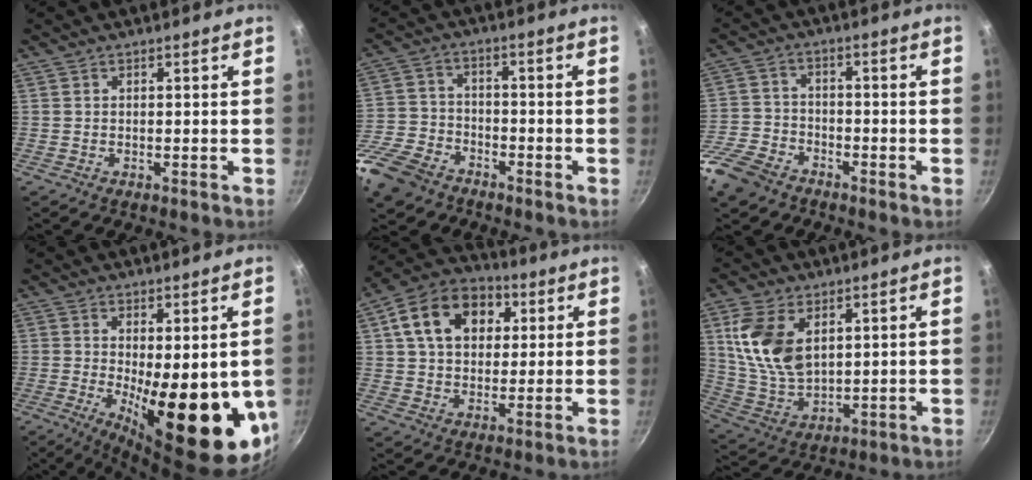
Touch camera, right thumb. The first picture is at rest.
{"total": 12.1, "force": [-7.7, 7.5, 5.5], "torque": [-0.113, 0.043, -0.158]}
{"total": 9.2, "force": [-6.0, 5.6, 4.1], "torque": [-0.077, 0.040, -0.126]}
{"total": 19.1, "force": [-2.1, 6.7, 17.8], "torque": [-0.221, -0.036, -0.014]}
{"total": 15.2, "force": [4.7, 10.9, 9.5], "torque": [-0.140, 0.016, 0.064]}
{"total": 13.4, "force": [4.6, 8.0, 9.7], "torque": [-0.179, -0.025, 0.102]}